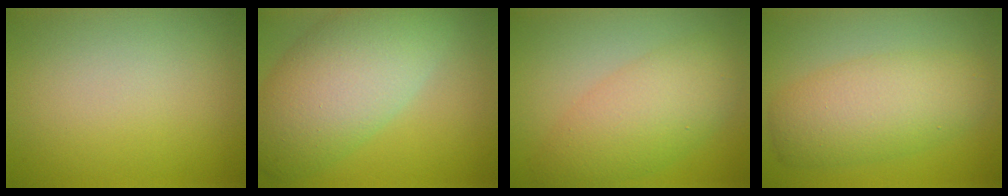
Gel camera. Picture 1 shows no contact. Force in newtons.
{"total": 9.7, "press": 9.7, "slide": 0.6}
{"total": 6.0, "press": 6.0, "slide": 0.2}
{"total": 5.8, "press": 5.8, "slide": 0.1}